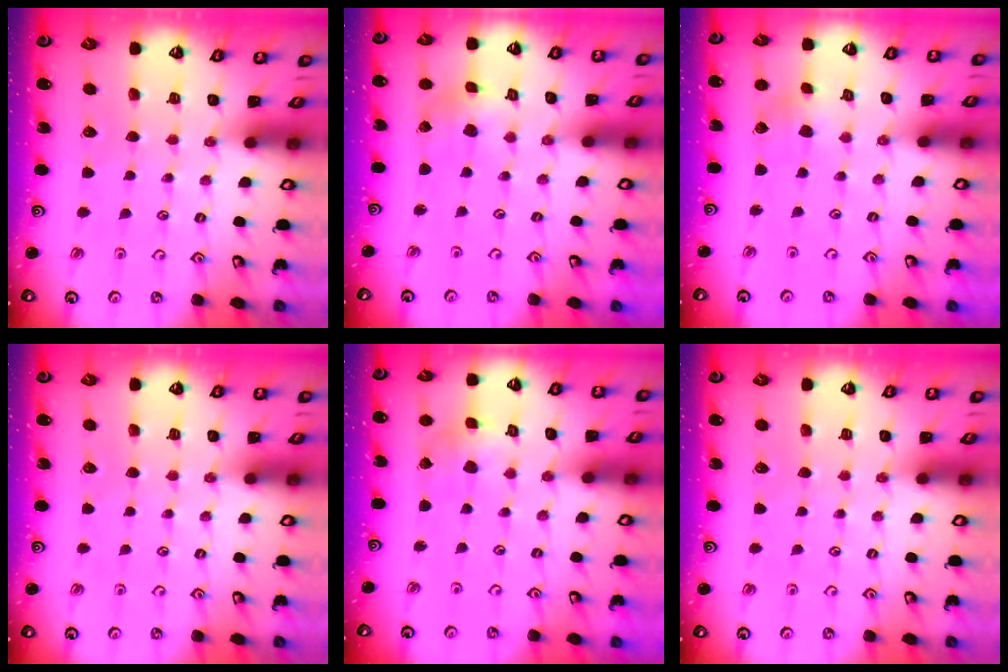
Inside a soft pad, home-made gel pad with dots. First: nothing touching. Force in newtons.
{"total": 1.4, "press": 1.3, "slide": 0.3}
{"total": 2.6, "press": 2.6, "slide": 0.4}
{"total": 0.0}
{"total": 2.7, "press": 2.7, "slide": 0.2}
{"total": 0.0}